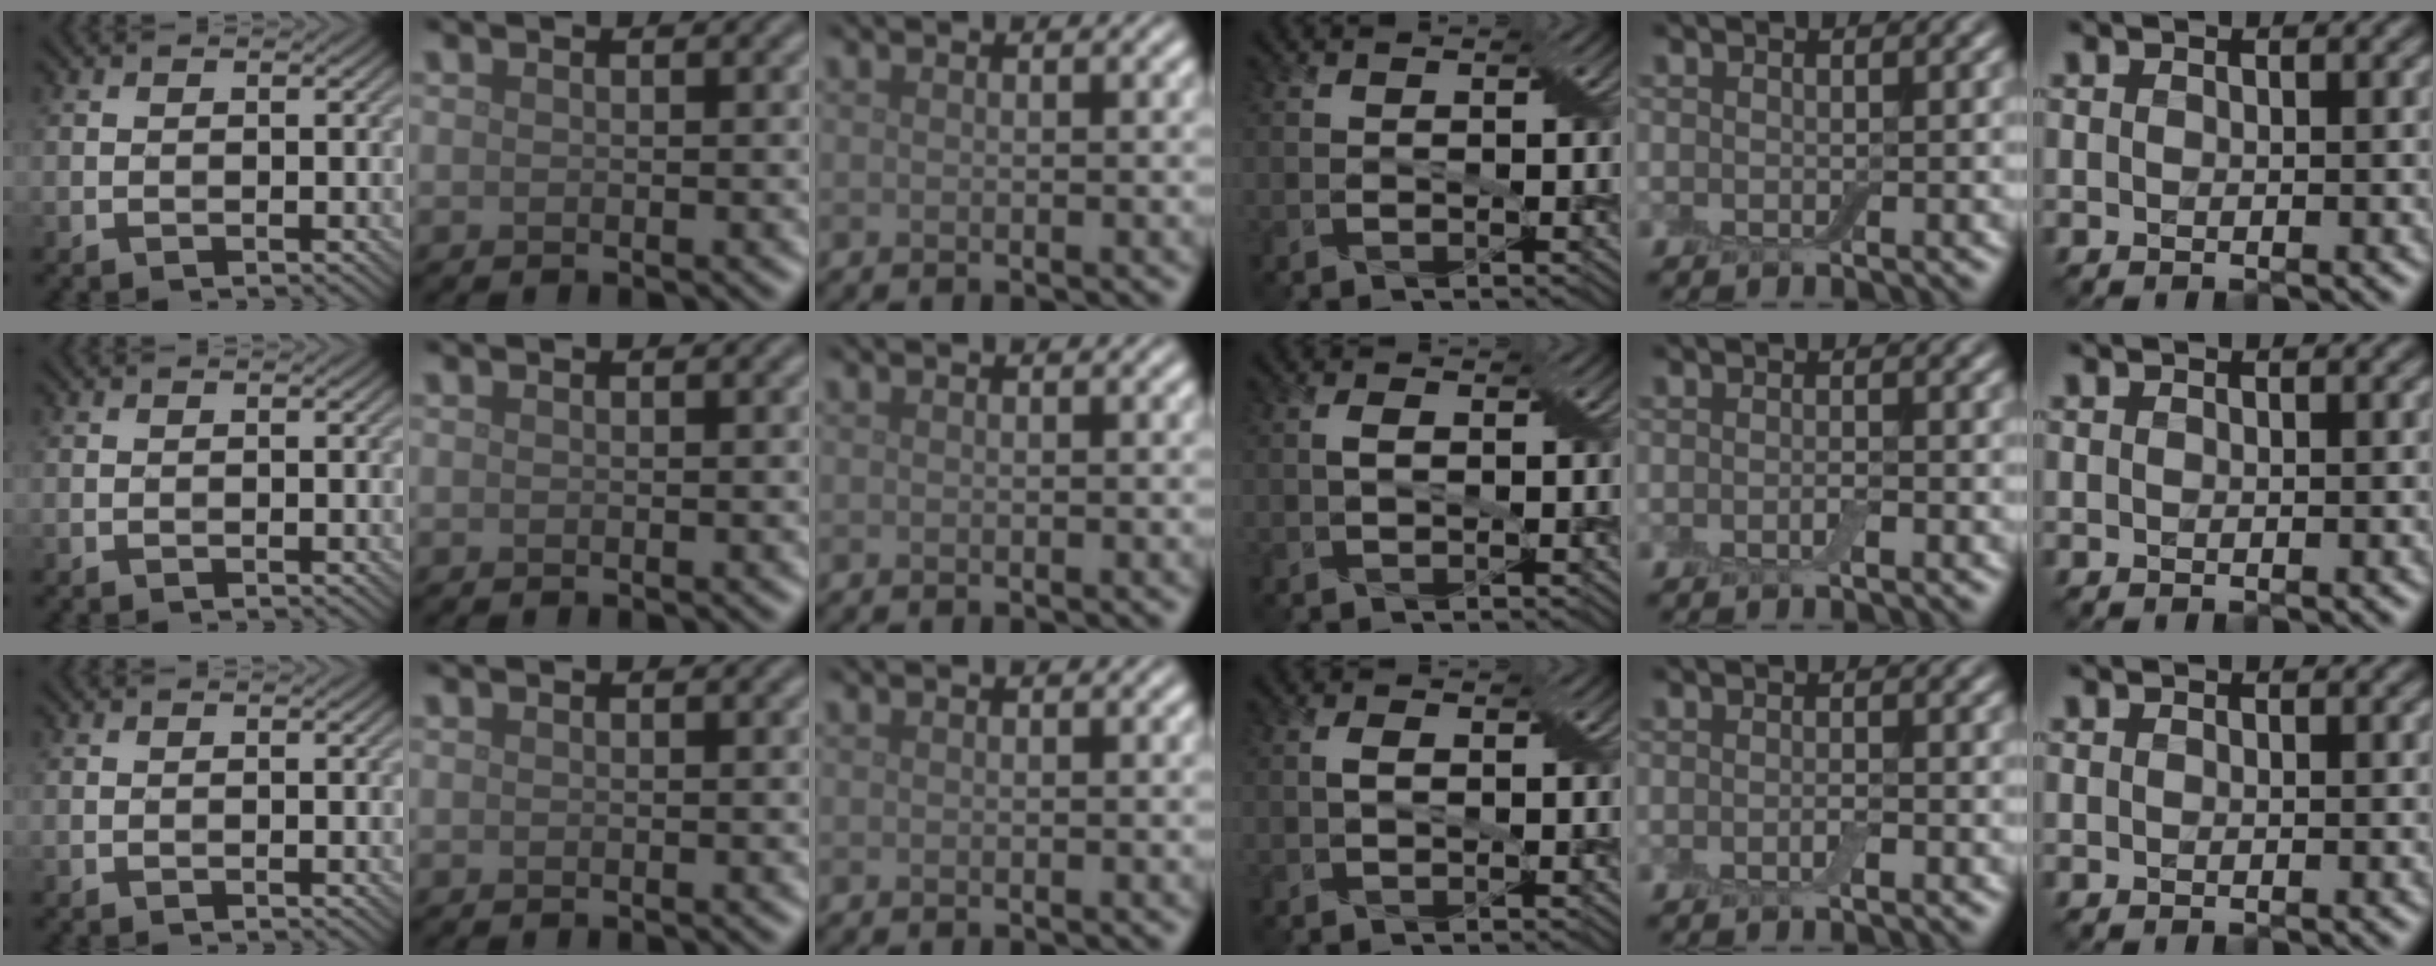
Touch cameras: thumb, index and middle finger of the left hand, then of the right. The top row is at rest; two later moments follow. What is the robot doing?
{"motion": "fold", "object": "bandage"}